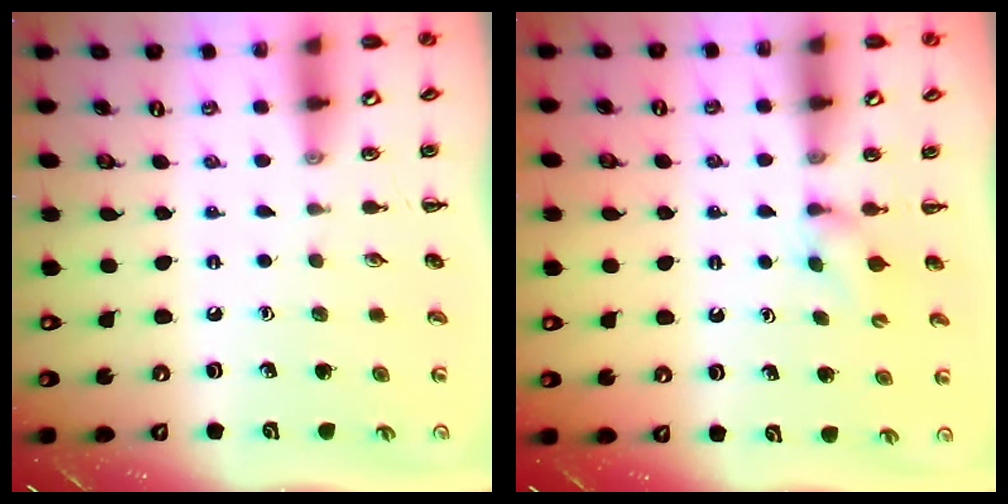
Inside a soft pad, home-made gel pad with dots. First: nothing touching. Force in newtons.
{"total": 2.5, "press": 2.3, "slide": 1.0}